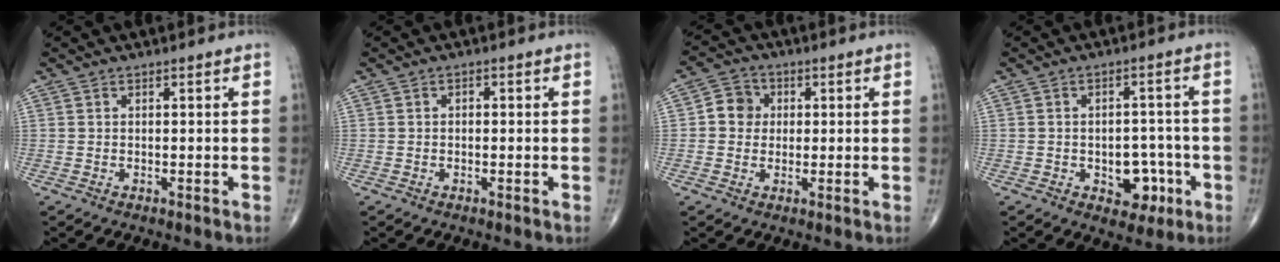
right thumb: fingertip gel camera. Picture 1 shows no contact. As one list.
[{"total": 0.7, "force": [0.0, 0.5, 0.5], "torque": [-0.003, 0.001, -0.003]}, {"total": 5.1, "force": [0.5, 4.7, 1.9], "torque": [-0.010, 0.008, -0.002]}, {"total": 7.3, "force": [-2.6, 4.9, 4.8], "torque": [-0.027, 0.024, -0.027]}]